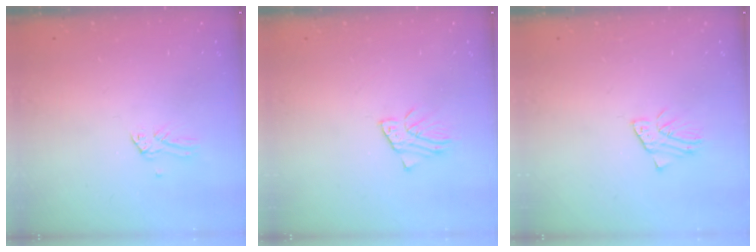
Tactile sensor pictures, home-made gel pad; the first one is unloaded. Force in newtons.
{"total": 2.4, "press": 2.4, "slide": 0.2}
{"total": 1.8, "press": 1.7, "slide": 0.1}